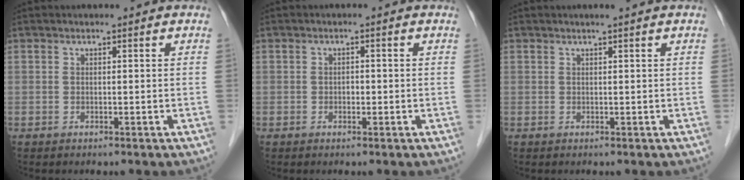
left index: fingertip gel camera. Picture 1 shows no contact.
{"total": 1.0, "force": [-0.4, 0.7, 0.7], "torque": [-0.005, -0.001, -0.007]}
{"total": 1.1, "force": [0.8, -0.3, 0.7], "torque": [-0.005, 0.000, 0.016]}